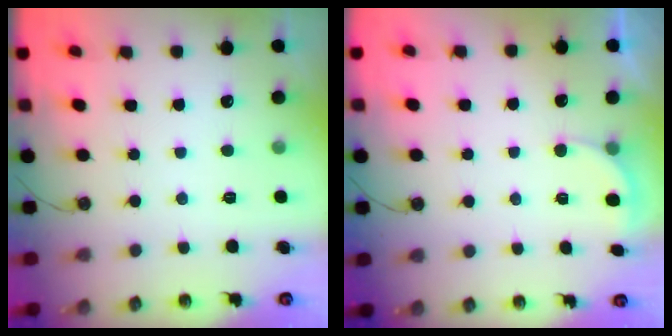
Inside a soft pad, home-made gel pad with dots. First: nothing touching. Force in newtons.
{"total": 2.1, "press": 2.0, "slide": 0.6}